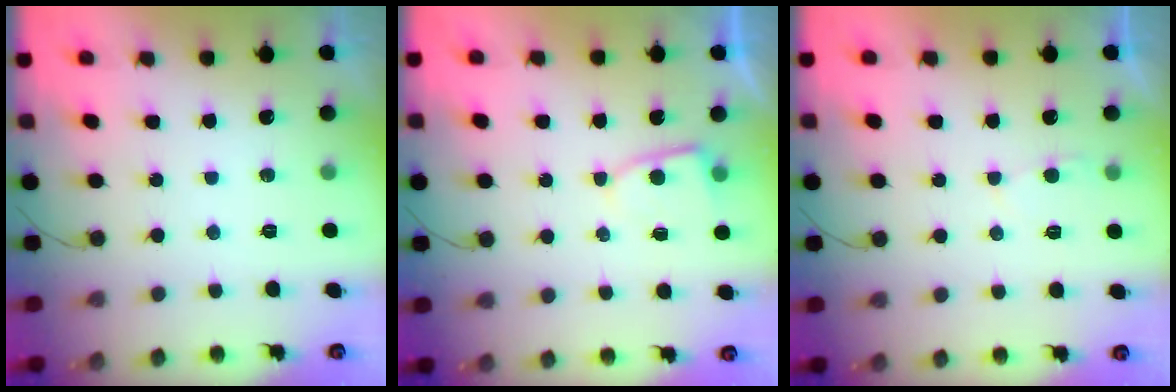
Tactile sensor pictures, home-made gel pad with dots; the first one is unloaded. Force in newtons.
{"total": 4.6, "press": 4.6, "slide": 0.4}
{"total": 1.8, "press": 1.8, "slide": 0.3}